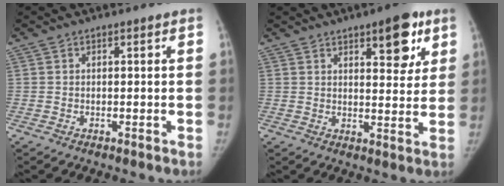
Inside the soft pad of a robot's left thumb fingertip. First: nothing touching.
{"total": 9.6, "force": [5.1, 3.9, 7.1], "torque": [-0.064, -0.023, 0.067]}